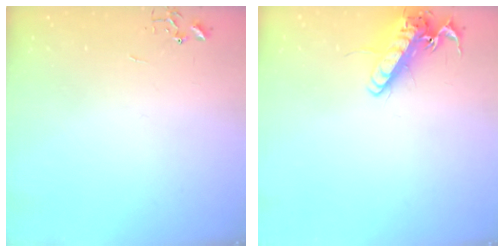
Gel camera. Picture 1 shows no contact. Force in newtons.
{"total": 14.6, "press": 14.4, "slide": 2.4}